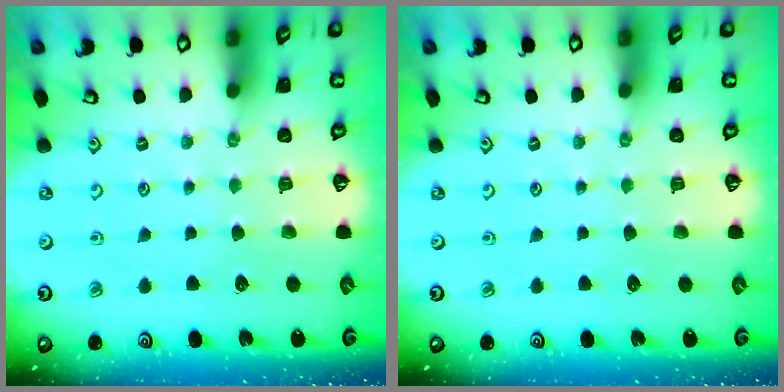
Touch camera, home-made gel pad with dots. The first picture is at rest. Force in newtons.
{"total": 0.0}